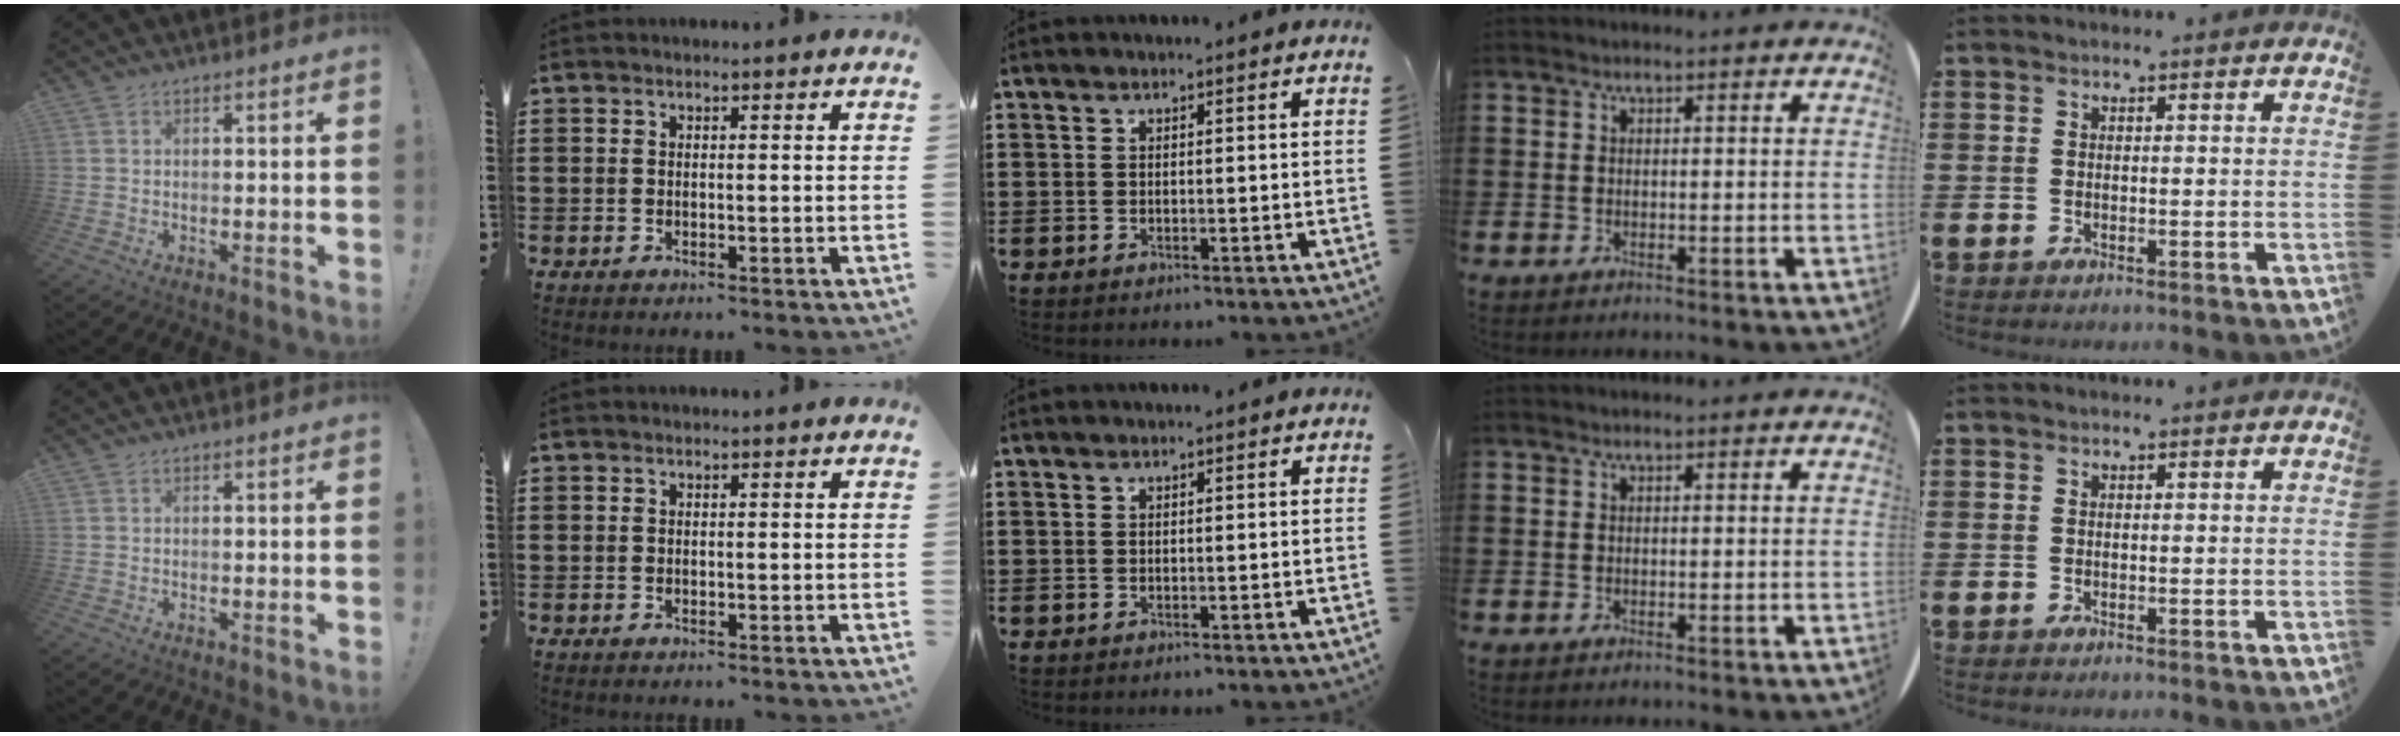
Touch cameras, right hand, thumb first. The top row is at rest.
{}